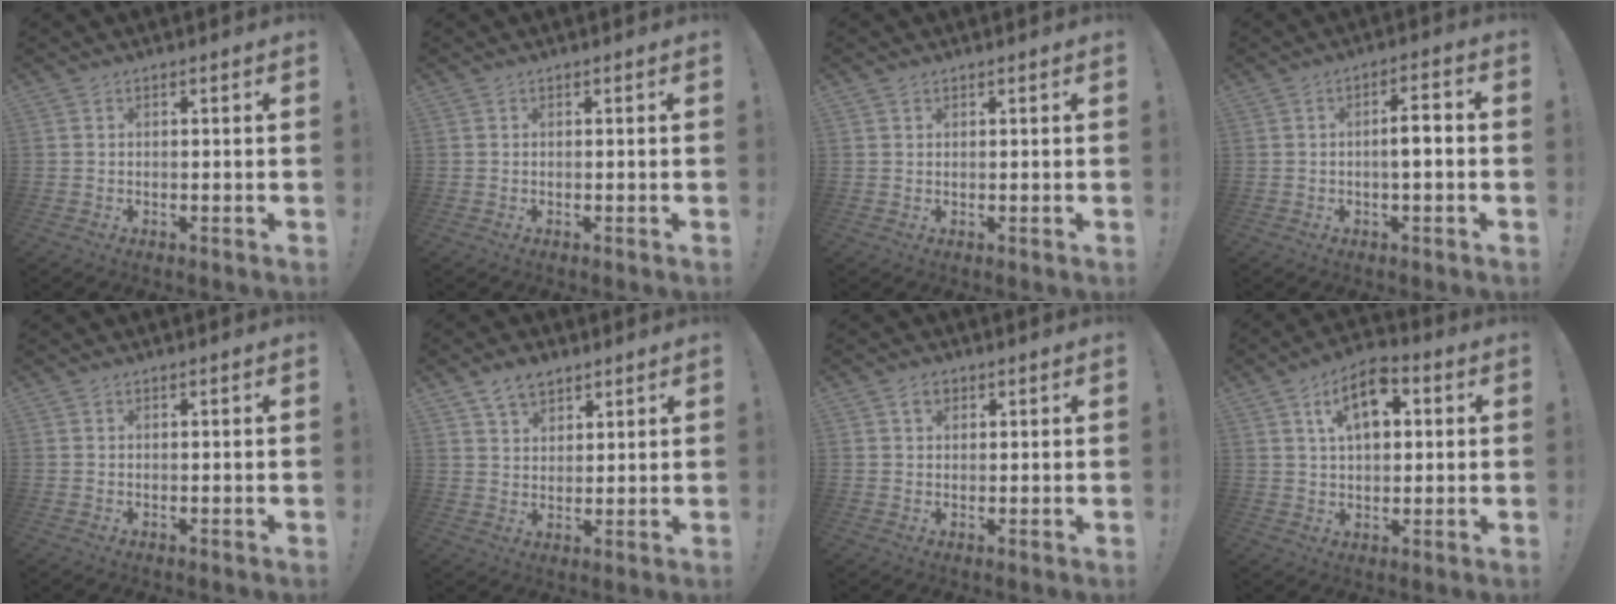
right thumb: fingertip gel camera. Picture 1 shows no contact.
{"total": 0.0}
{"total": 0.9, "force": [0.7, 0.5, 0.2], "torque": [-0.004, -0.001, 0.014]}
{"total": 5.3, "force": [-1.2, 1.1, 5.0], "torque": [-0.081, 0.008, -0.026]}
{"total": 0.0}
{"total": 6.6, "force": [4.8, 3.9, 2.3], "torque": [-0.037, -0.023, 0.090]}
{"total": 3.0, "force": [1.5, 2.1, 1.6], "torque": [-0.019, 0.000, 0.025]}
{"total": 11.4, "force": [4.1, 6.4, 8.5], "torque": [-0.133, 0.004, 0.072]}